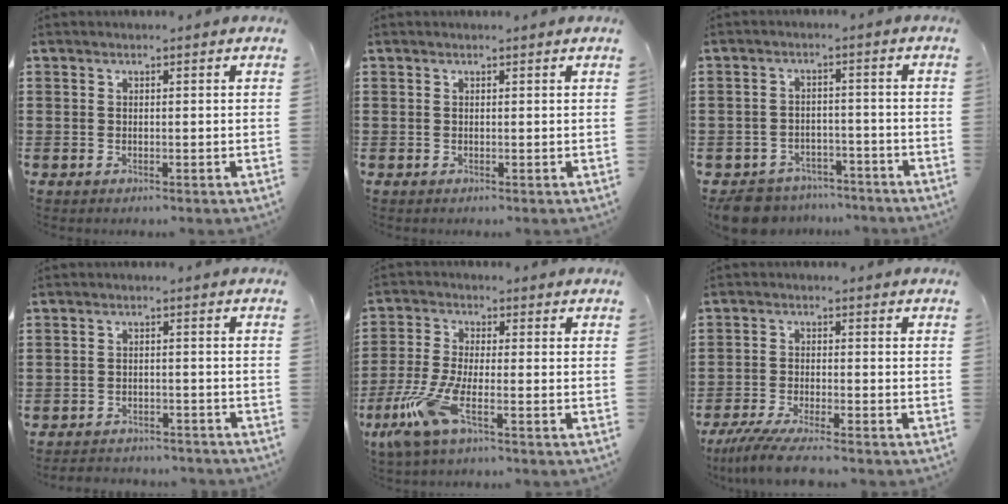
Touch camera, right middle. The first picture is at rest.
{"total": 0.0}
{"total": 5.2, "force": [-5.0, 1.4, 0.4], "torque": [-0.020, 0.012, -0.104]}
{"total": 2.6, "force": [-2.6, 0.3, -0.1], "torque": [-0.006, 0.000, -0.056]}
{"total": 7.8, "force": [-3.9, 1.7, 6.5], "torque": [-0.161, -0.022, -0.076]}
{"total": 5.0, "force": [-4.4, -0.1, 2.4], "torque": [-0.060, -0.020, -0.088]}